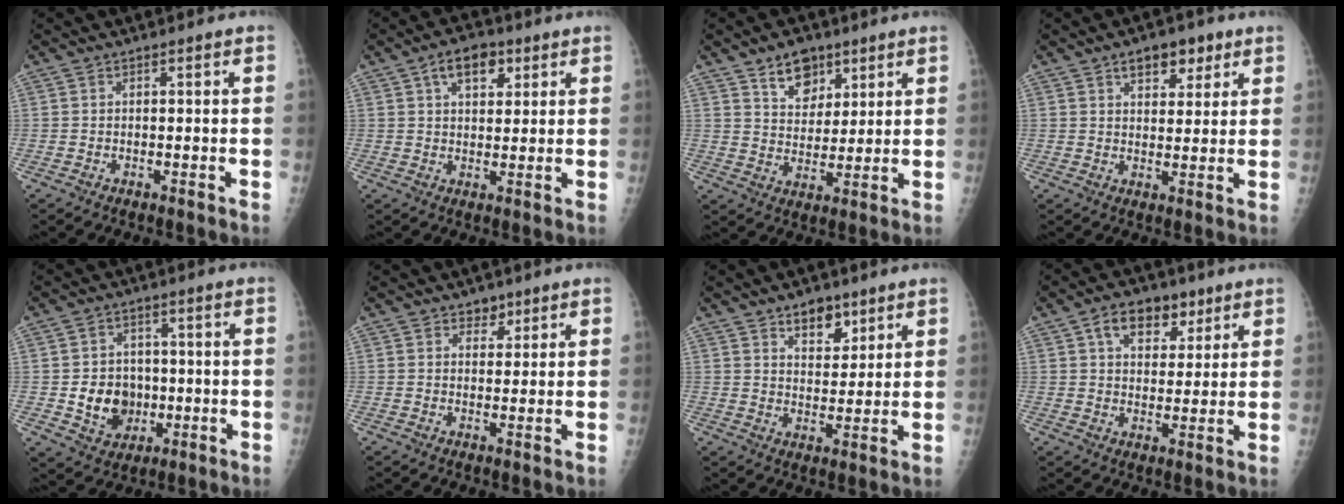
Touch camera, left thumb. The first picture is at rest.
{"total": 7.2, "force": [3.3, 4.2, 4.7], "torque": [-0.048, -0.004, 0.049]}
{"total": 8.2, "force": [5.1, 5.2, 3.7], "torque": [-0.029, -0.031, 0.090]}
{"total": 6.9, "force": [4.0, 3.9, 4.2], "torque": [-0.029, -0.016, 0.056]}
{"total": 8.9, "force": [-1.2, 7.6, 4.5], "torque": [-0.036, 0.005, -0.011]}
{"total": 2.5, "force": [1.7, 1.8, 0.7], "torque": [0.012, -0.009, 0.023]}
{"total": 6.5, "force": [4.2, 3.7, 3.4], "torque": [-0.022, -0.027, 0.070]}
{"total": 9.2, "force": [4.7, 5.9, 5.2], "torque": [-0.048, -0.014, 0.072]}